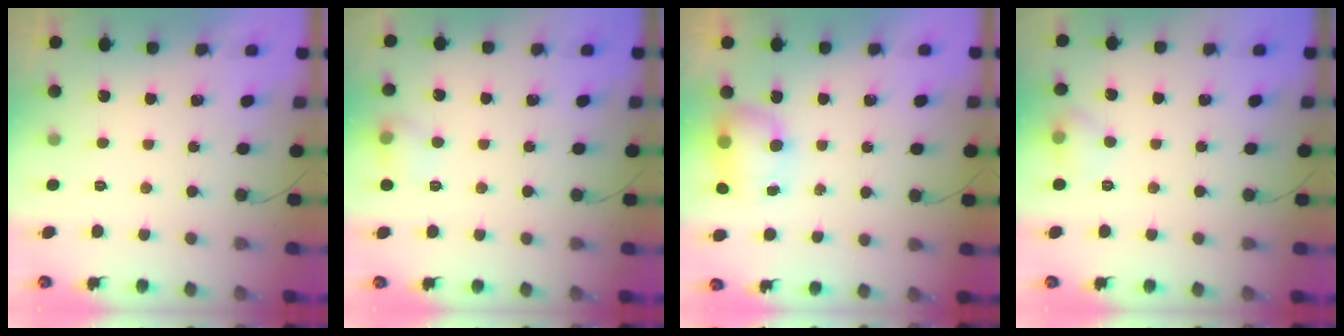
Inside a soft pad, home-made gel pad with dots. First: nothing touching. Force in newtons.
{"total": 6.5, "press": 6.4, "slide": 1.4}
{"total": 11.5, "press": 8.8, "slide": 7.4}
{"total": 5.8, "press": 5.5, "slide": 1.7}